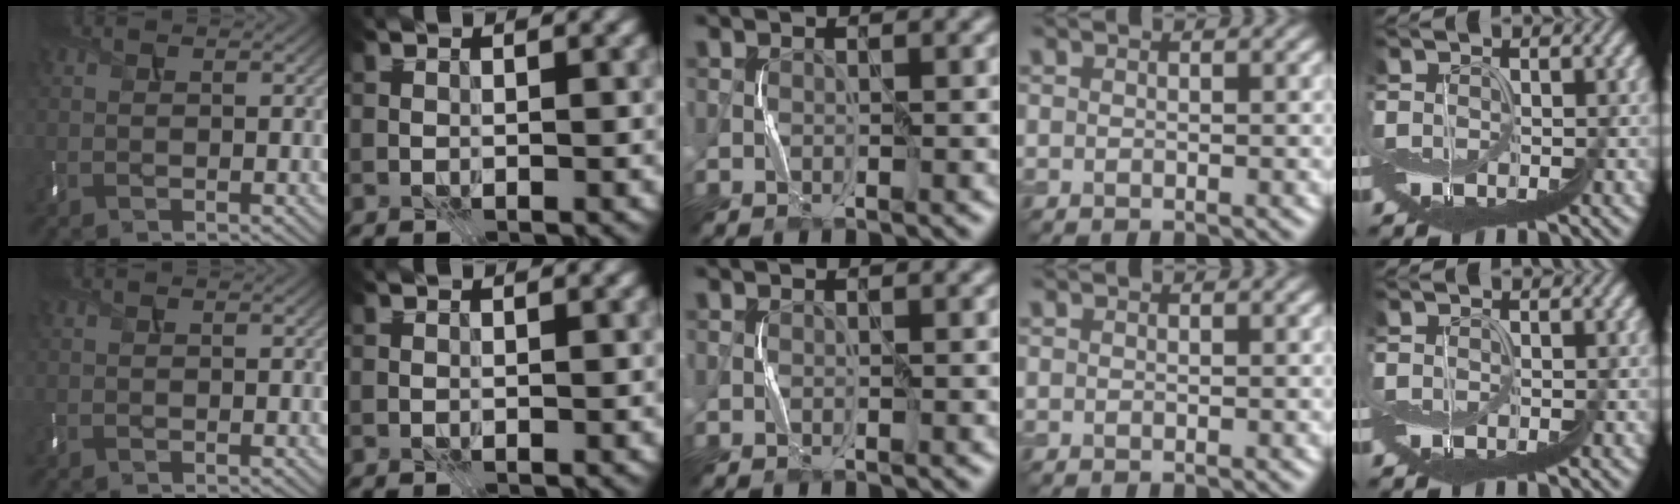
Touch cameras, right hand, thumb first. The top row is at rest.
{}